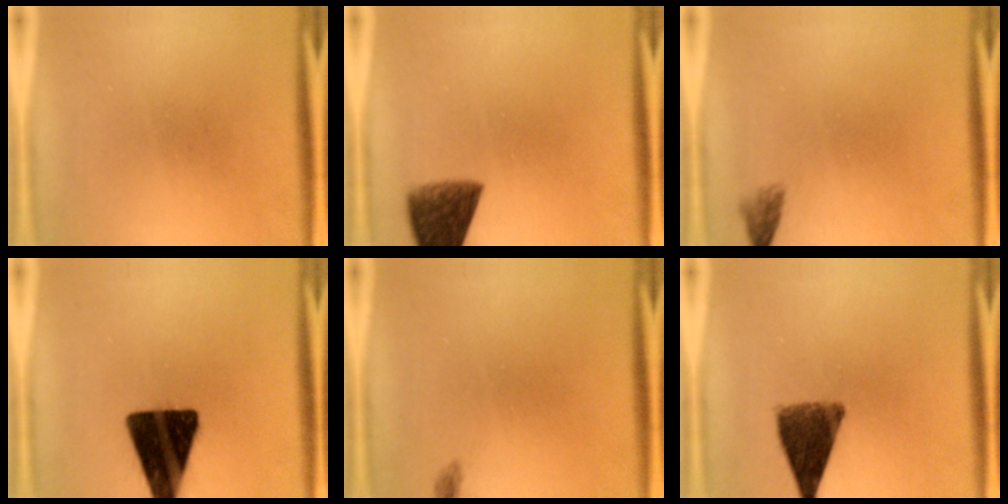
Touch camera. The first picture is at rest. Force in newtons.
{"total": 7.9}
{"total": 1.5}
{"total": 18.0}
{"total": 0.7}
{"total": 9.3}